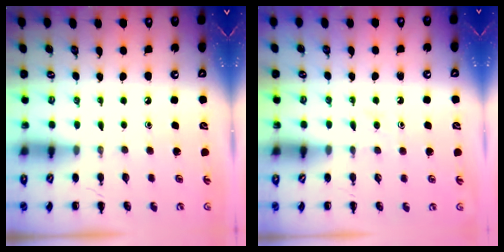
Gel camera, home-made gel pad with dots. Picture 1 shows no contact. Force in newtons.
{"total": 2.6, "press": 2.5, "slide": 0.9}